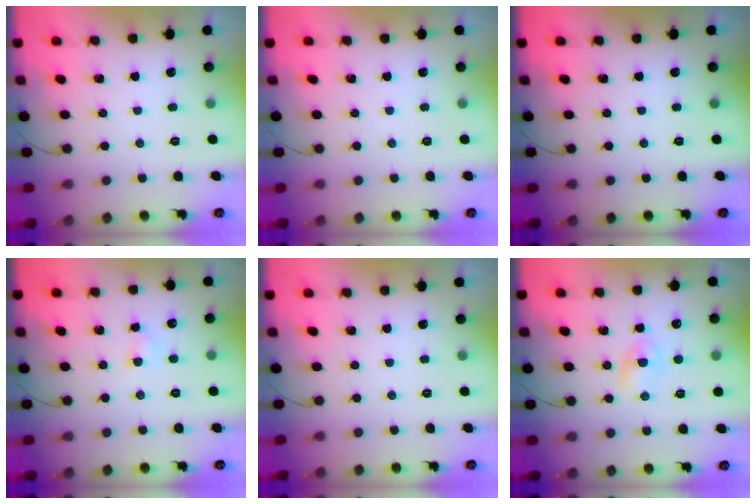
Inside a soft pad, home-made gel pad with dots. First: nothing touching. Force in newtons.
{"total": 0.0}
{"total": 0.0}
{"total": 2.7, "press": 2.5, "slide": 1.0}
{"total": 0.0}
{"total": 1.8, "press": 1.5, "slide": 0.9}